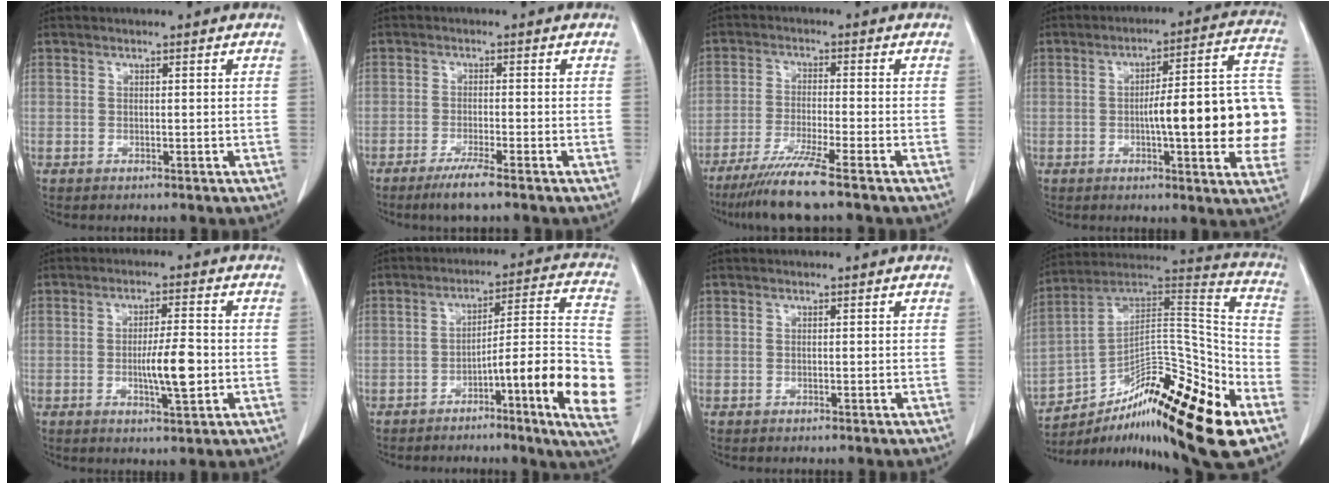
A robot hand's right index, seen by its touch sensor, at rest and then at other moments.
{"total": 3.8, "force": [-2.7, -0.3, 2.7], "torque": [-0.054, -0.010, -0.052]}
{"total": 8.2, "force": [-6.2, -1.4, 5.1], "torque": [-0.088, -0.028, -0.112]}
{"total": 18.8, "force": [-1.9, 3.1, 18.4], "torque": [-0.175, 0.040, -0.016]}
{"total": 6.5, "force": [-1.1, 0.9, 6.3], "torque": [-0.108, -0.005, -0.017]}
{"total": 16.0, "force": [-5.2, 0.3, 15.1], "torque": [-0.187, 0.012, -0.075]}
{"total": 0.0}
{"total": 26.1, "force": [-14.0, 4.9, 21.5], "torque": [-0.298, 0.025, -0.221]}